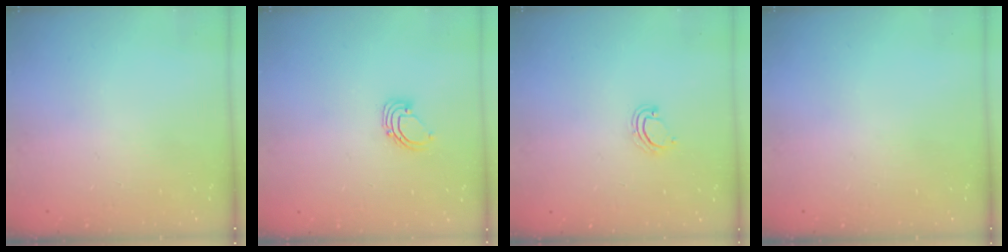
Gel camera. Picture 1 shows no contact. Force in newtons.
{"total": 2.6, "press": 2.6, "slide": 0.2}
{"total": 2.2, "press": 2.2, "slide": 0.1}
{"total": 0.0}